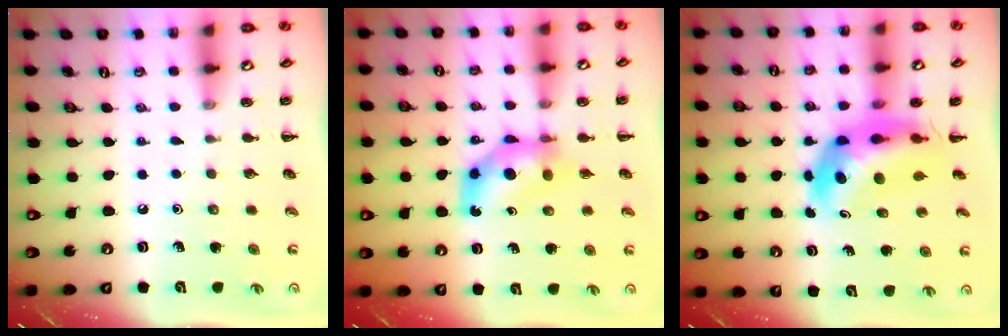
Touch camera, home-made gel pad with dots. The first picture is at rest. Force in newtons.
{"total": 8.0, "press": 7.9, "slide": 1.5}
{"total": 7.7, "press": 7.2, "slide": 2.5}